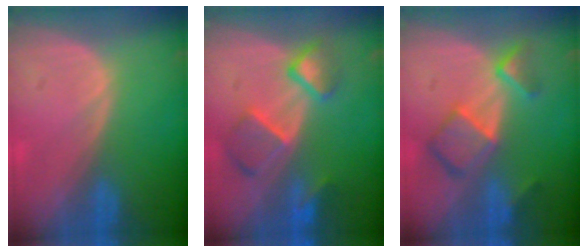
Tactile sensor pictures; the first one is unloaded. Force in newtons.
{"total": 7.6, "press": 6.7, "slide": 3.6}
{"total": 7.6, "press": 6.6, "slide": 3.8}